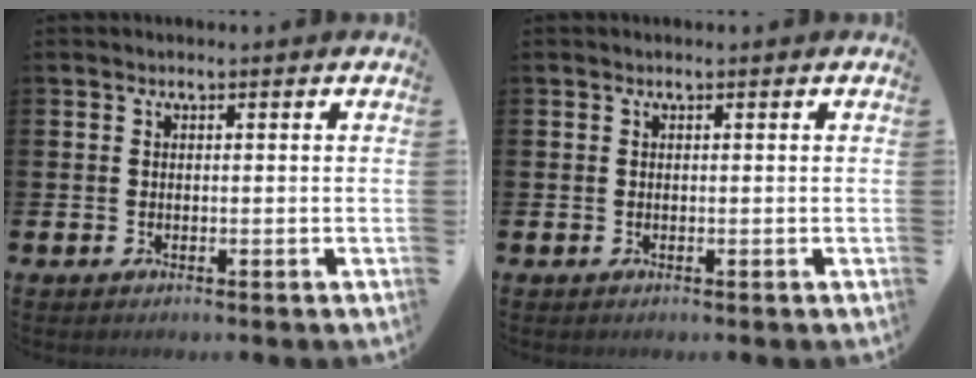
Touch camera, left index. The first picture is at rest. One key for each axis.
{"total": 0.0}